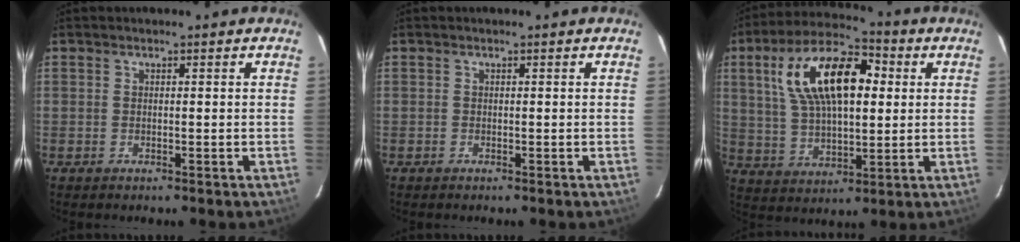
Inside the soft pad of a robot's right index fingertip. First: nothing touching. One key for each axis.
{"total": 0.0}
{"total": 17.9, "fx": 4.7, "fy": 8.5, "fz": 15.0, "tx": -0.277, "ty": 0.033, "tz": 0.085}